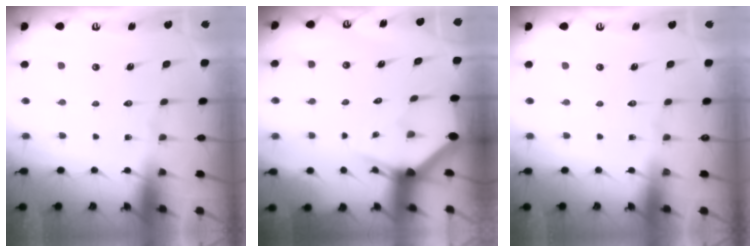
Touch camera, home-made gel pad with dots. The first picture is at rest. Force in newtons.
{"total": 2.9, "press": 2.9, "slide": 0.0}
{"total": 0.0}